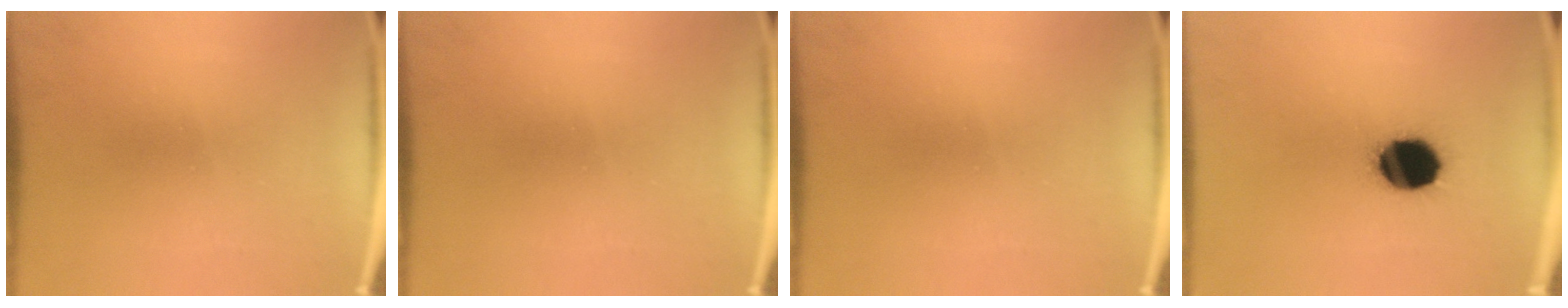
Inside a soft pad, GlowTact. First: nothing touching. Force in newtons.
{"total": 0.0}
{"total": 0.0}
{"total": 14.7}